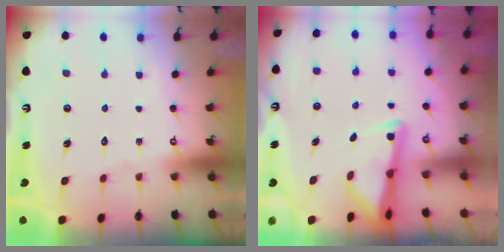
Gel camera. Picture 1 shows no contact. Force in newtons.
{"total": 2.9, "press": 2.9, "slide": 0.6}